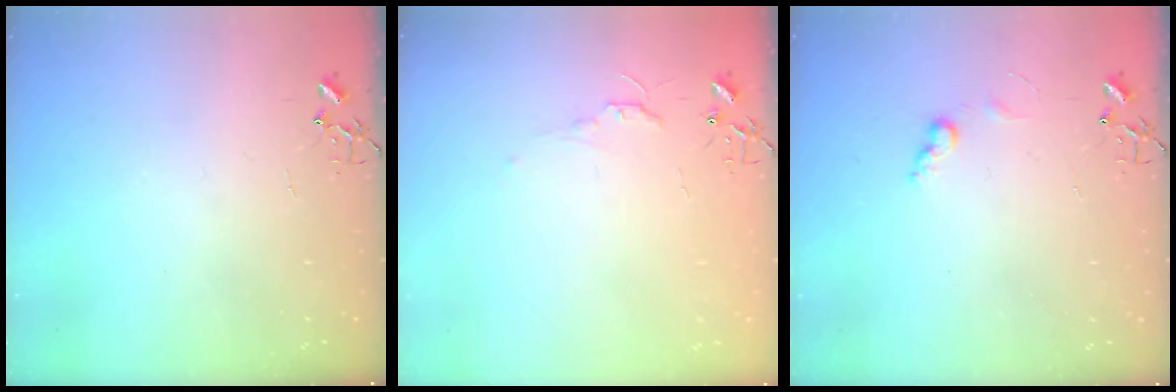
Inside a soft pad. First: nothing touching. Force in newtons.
{"total": 4.9, "press": 4.8, "slide": 0.7}
{"total": 6.5, "press": 6.5, "slide": 0.1}